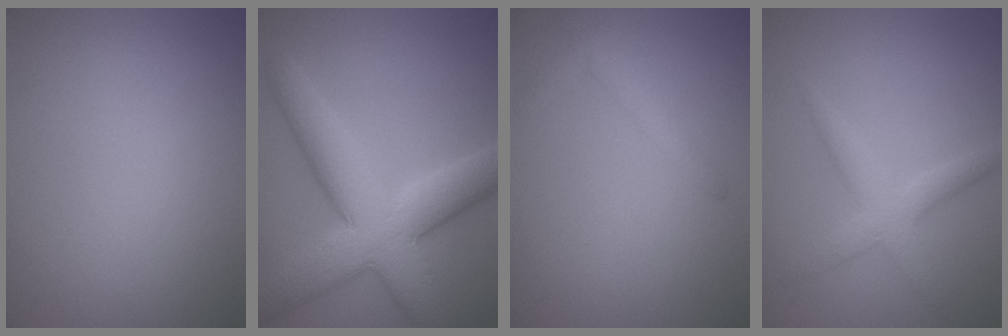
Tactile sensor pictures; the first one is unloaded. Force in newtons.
{"total": 8.8, "press": 8.8, "slide": 0.4}
{"total": 1.6, "press": 1.6, "slide": 0.1}
{"total": 2.8, "press": 2.8, "slide": 0.0}